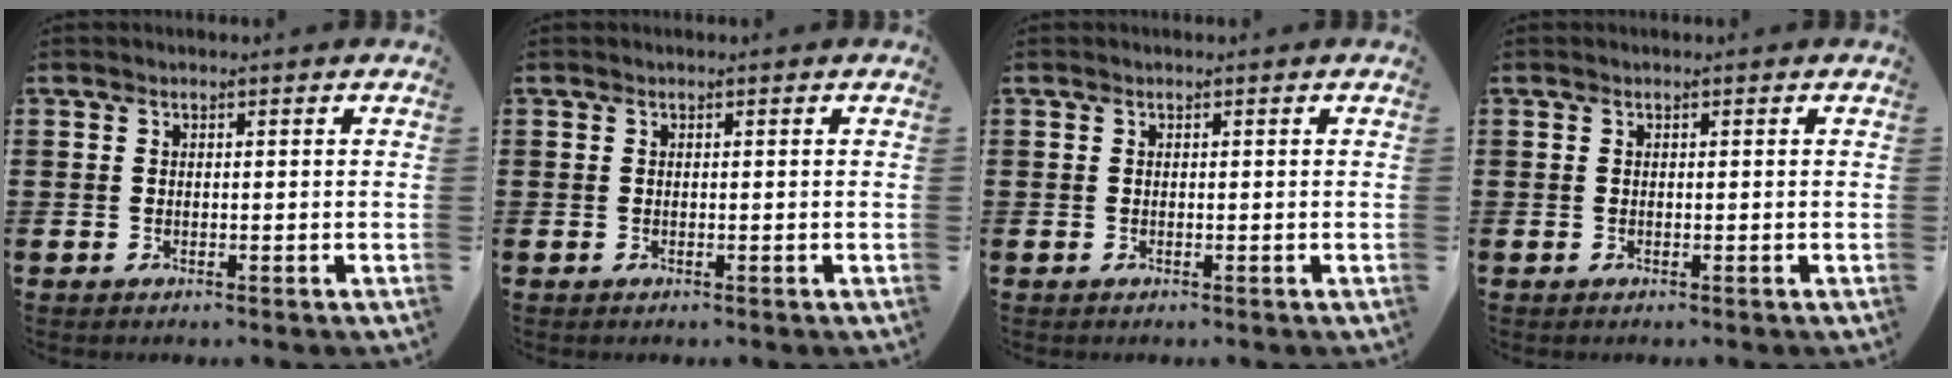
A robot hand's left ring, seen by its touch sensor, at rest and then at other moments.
{"total": 0.0}
{"total": 0.0}
{"total": 0.0}